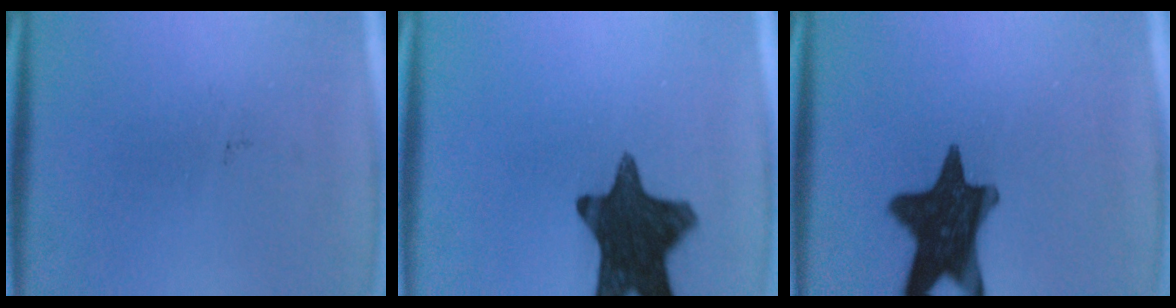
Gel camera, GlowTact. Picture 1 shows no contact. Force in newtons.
{"total": 14.8}
{"total": 15.1}